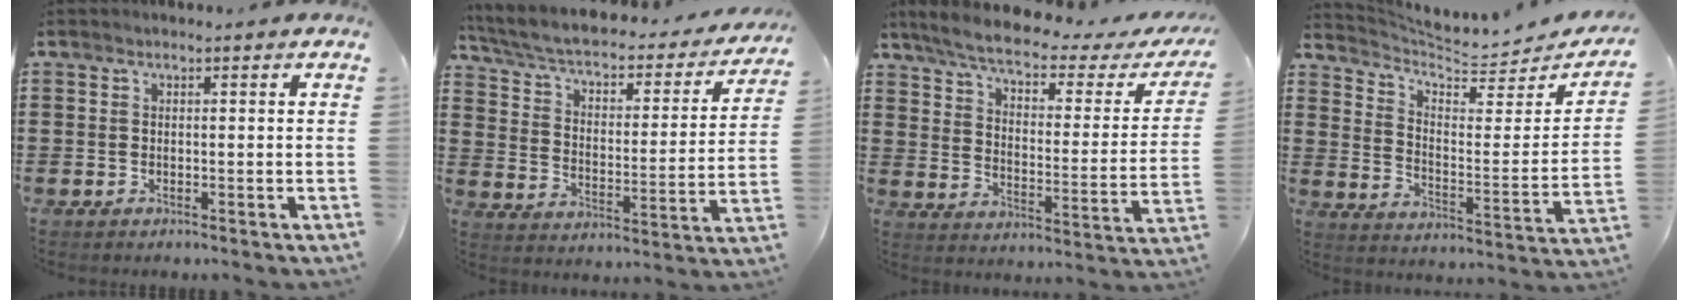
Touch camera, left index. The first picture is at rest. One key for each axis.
{"total": 4.1, "fx": 3.1, "fy": 1.1, "fz": 2.5, "tx": -0.063, "ty": -0.029, "tz": 0.043}
{"total": 5.1, "fx": 3.8, "fy": 0.6, "fz": 3.3, "tx": -0.083, "ty": -0.027, "tz": 0.059}
{"total": 5.3, "fx": 4.9, "fy": 1.0, "fz": 1.9, "tx": -0.056, "ty": -0.044, "tz": 0.078}